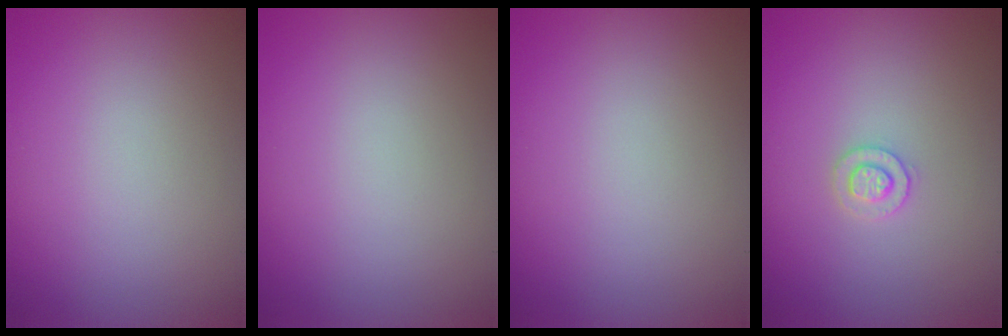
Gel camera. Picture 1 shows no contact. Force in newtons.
{"total": 0.0}
{"total": 0.0}
{"total": 1.5, "press": 1.5, "slide": 0.1}